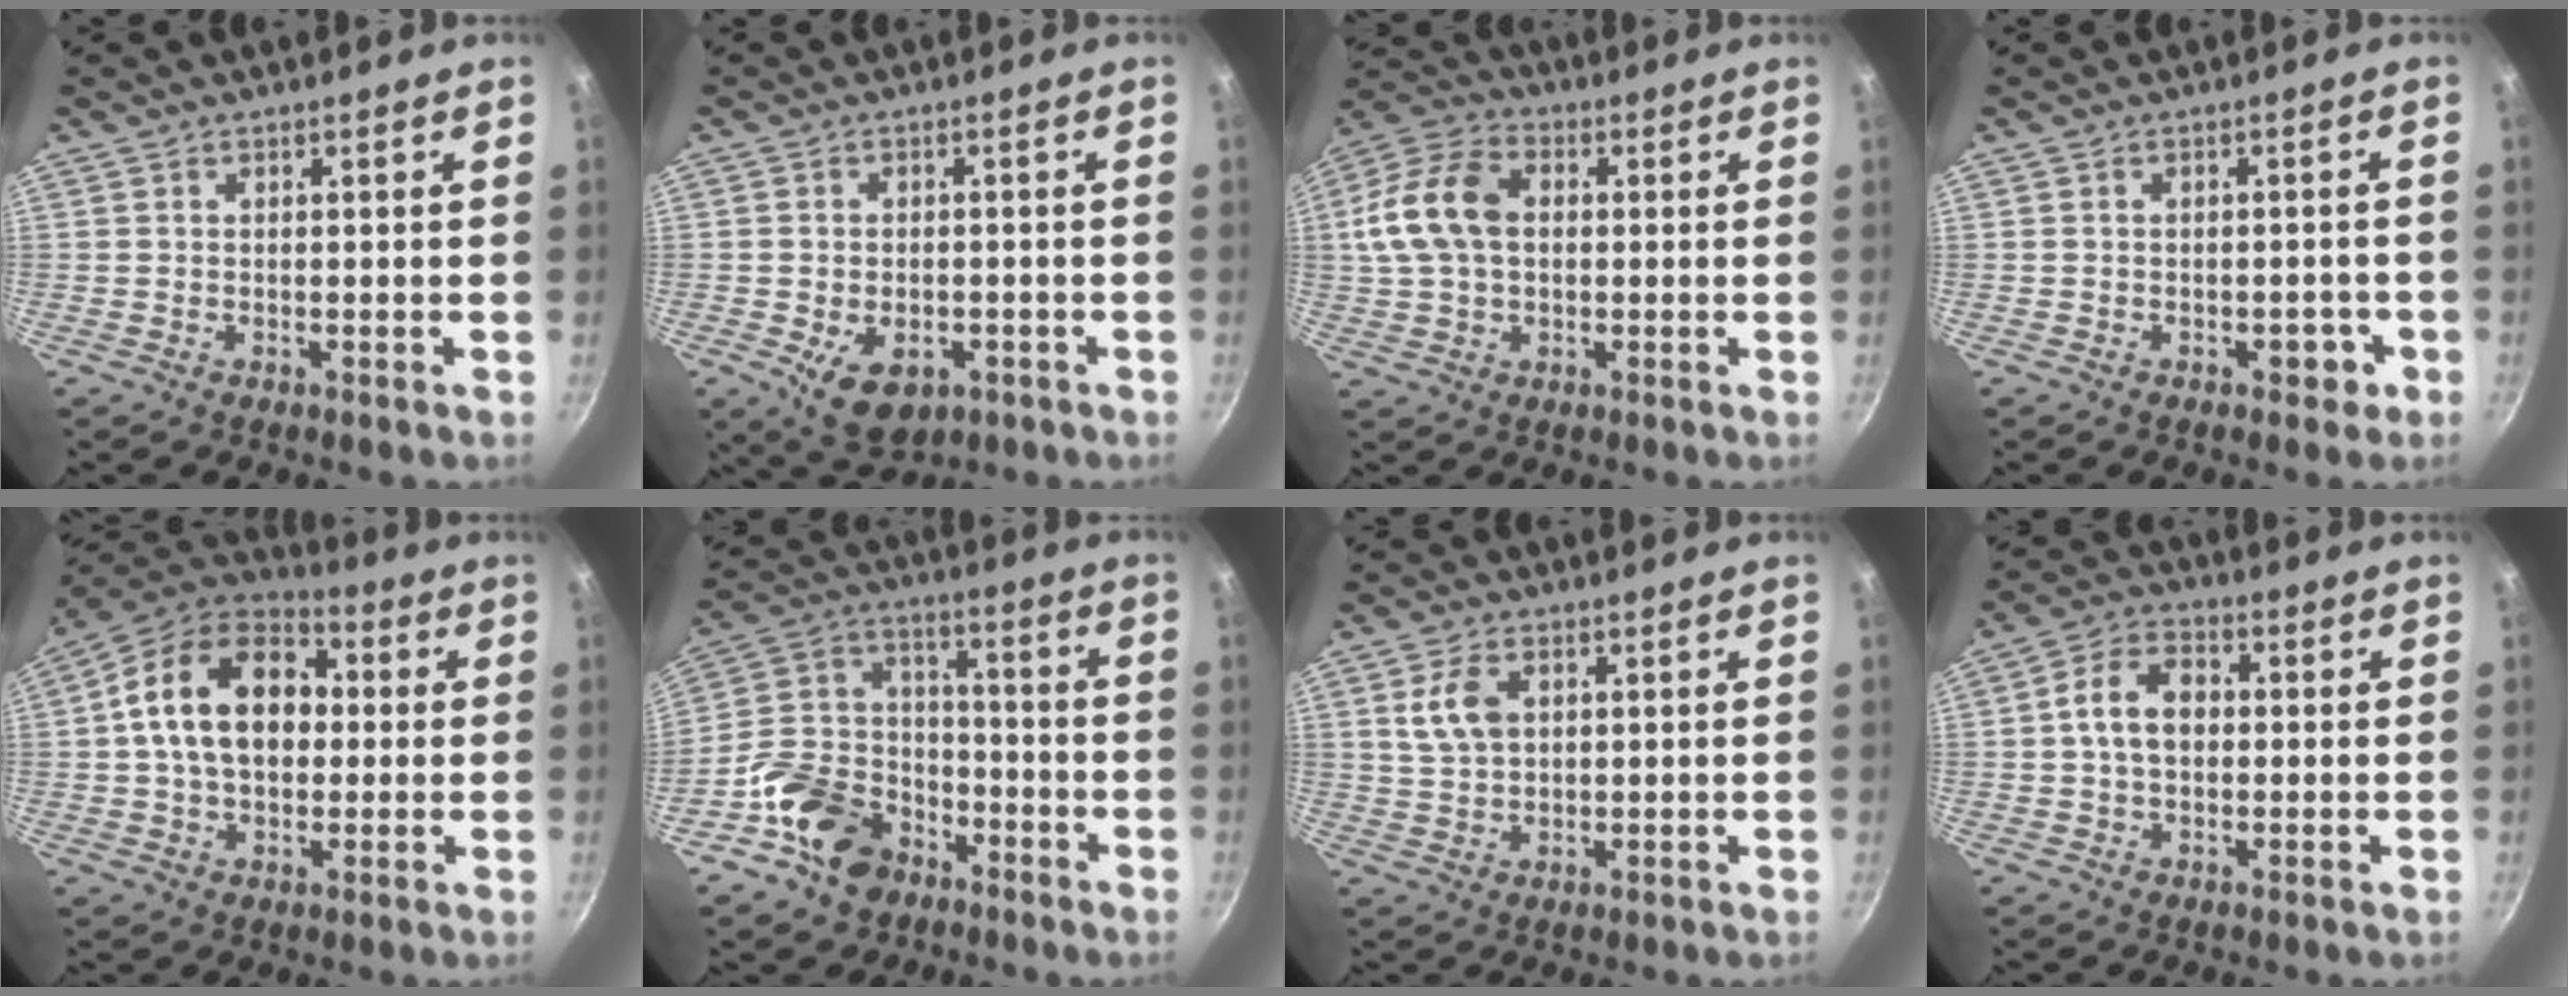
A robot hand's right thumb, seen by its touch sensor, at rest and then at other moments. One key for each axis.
{"total": 8.1, "fx": -2.7, "fy": 5.2, "fz": 5.5, "tx": -0.071, "ty": 0.001, "tz": -0.029}
{"total": 13.4, "fx": 1.4, "fy": 9.3, "fz": 9.6, "tx": -0.171, "ty": 0.025, "tz": 0.013}
{"total": 2.8, "fx": -1.3, "fy": 1.7, "fz": 1.8, "tx": 0.000, "ty": 0.017, "tz": -0.010}
{"total": 18.9, "fx": 2.0, "fy": 13.0, "fz": 13.6, "tx": -0.200, "ty": 0.033, "tz": 0.017}
{"total": 14.8, "fx": -8.1, "fy": 10.5, "fz": 6.6, "tx": -0.099, "ty": 0.065, "tz": -0.150}
{"total": 6.4, "fx": 1.8, "fy": 4.2, "fz": 4.5, "tx": -0.081, "ty": 0.000, "tz": 0.034}
{"total": 8.7, "fx": 0.4, "fy": 6.1, "fz": 6.1, "tx": -0.090, "ty": 0.023, "tz": -0.003}